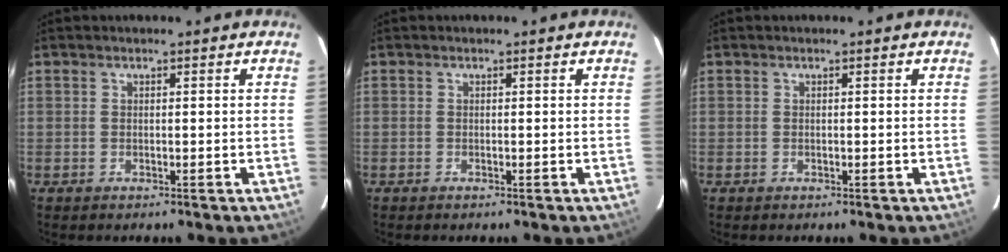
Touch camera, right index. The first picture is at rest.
{"total": 0.0}
{"total": 0.0}